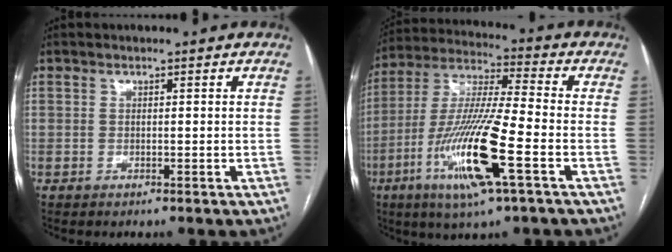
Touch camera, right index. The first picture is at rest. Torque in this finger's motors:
{"motor_torque": [2.14, 0.00, 0.59, 0.16]}